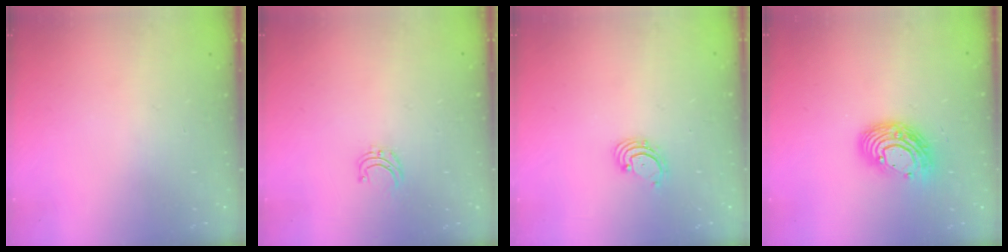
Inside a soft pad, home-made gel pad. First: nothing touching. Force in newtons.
{"total": 4.2, "press": 4.2, "slide": 0.4}
{"total": 1.8, "press": 1.7, "slide": 0.6}
{"total": 12.8, "press": 12.8, "slide": 1.1}